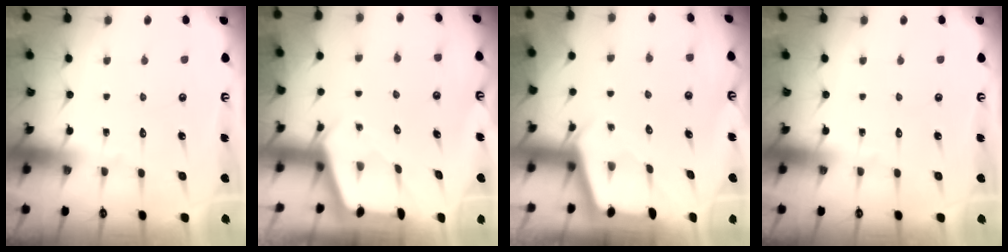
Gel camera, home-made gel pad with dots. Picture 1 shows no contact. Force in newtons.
{"total": 2.4, "press": 2.4, "slide": 0.3}
{"total": 2.1, "press": 2.1, "slide": 0.3}
{"total": 0.0}